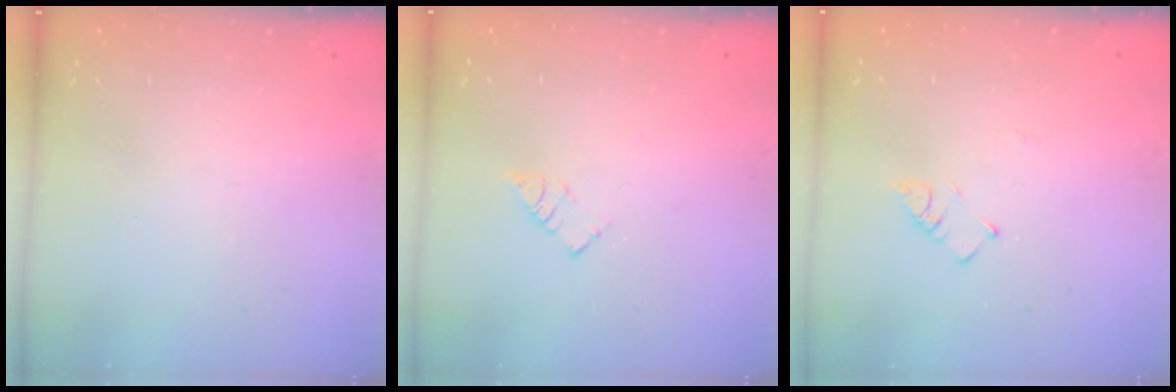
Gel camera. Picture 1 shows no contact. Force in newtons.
{"total": 3.6, "press": 3.6, "slide": 0.4}
{"total": 3.5, "press": 3.5, "slide": 0.4}